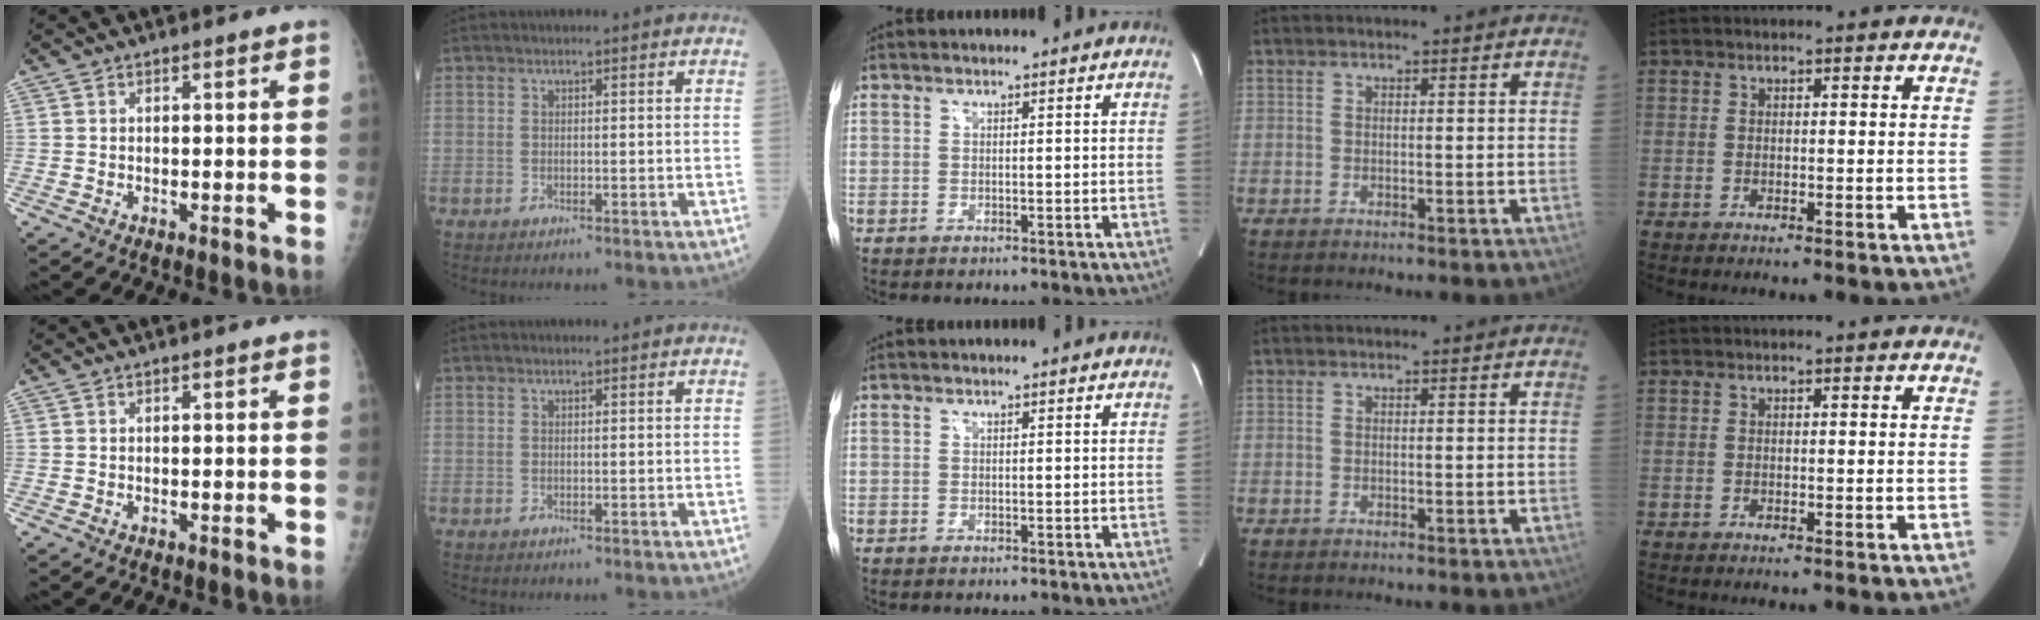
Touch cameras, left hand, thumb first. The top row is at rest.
{}